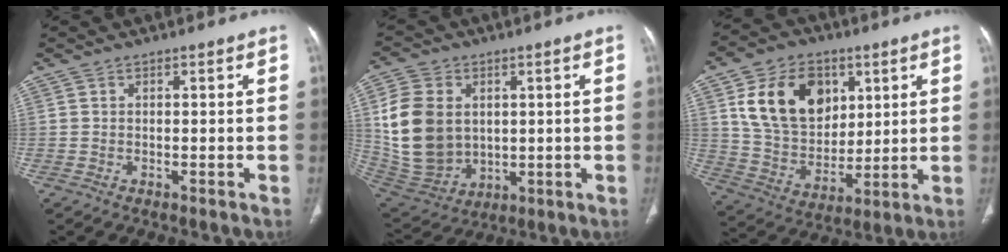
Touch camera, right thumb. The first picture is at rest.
{"total": 16.4, "force": [2.8, 12.6, 10.2], "torque": [-0.186, -0.010, 0.074]}
{"total": 18.3, "force": [6.5, 13.4, 10.6], "torque": [-0.148, -0.021, 0.128]}